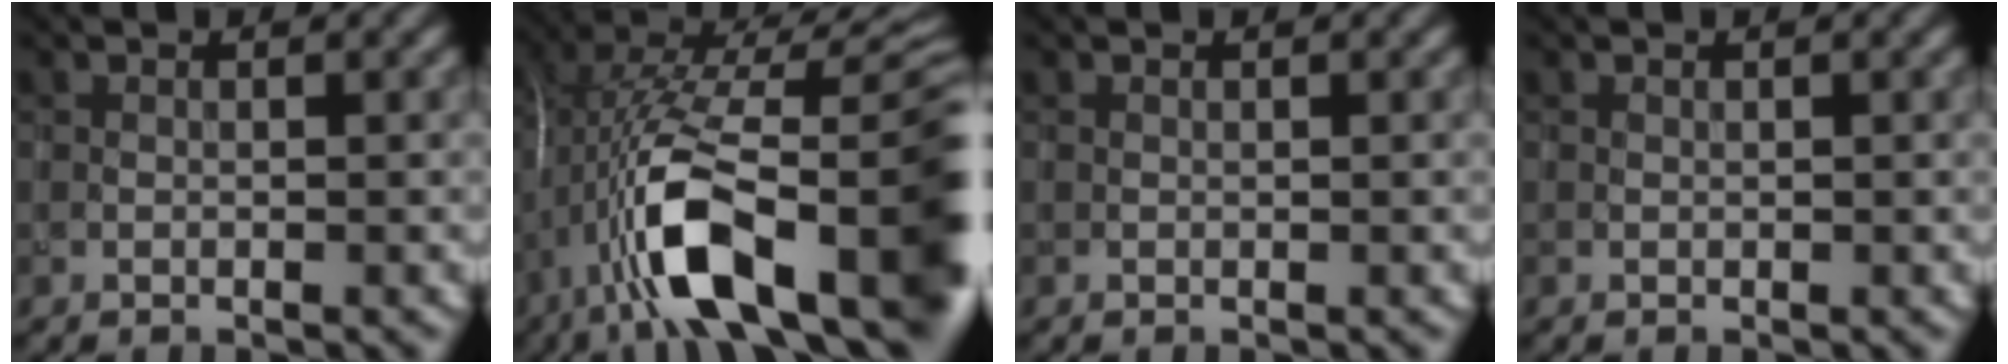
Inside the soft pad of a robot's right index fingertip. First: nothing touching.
{"total": 16.9, "force": [-3.1, 7.9, 14.7], "torque": [-0.255, 0.006, -0.041]}
{"total": 0.0}
{"total": 0.0}